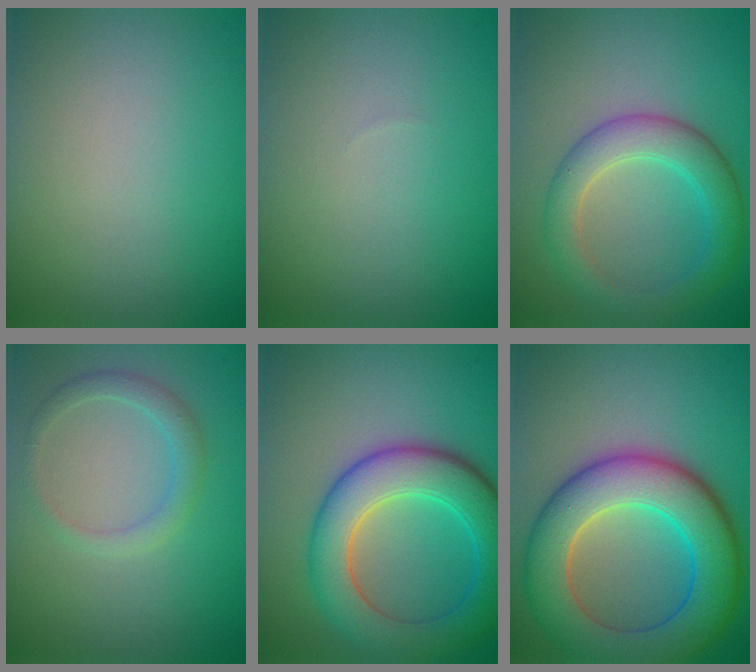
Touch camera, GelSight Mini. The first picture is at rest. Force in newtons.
{"total": 0.0}
{"total": 4.6, "press": 4.6, "slide": 0.1}
{"total": 1.9, "press": 1.9, "slide": 0.1}
{"total": 7.9, "press": 7.9, "slide": 0.3}
{"total": 10.2, "press": 10.2, "slide": 0.4}